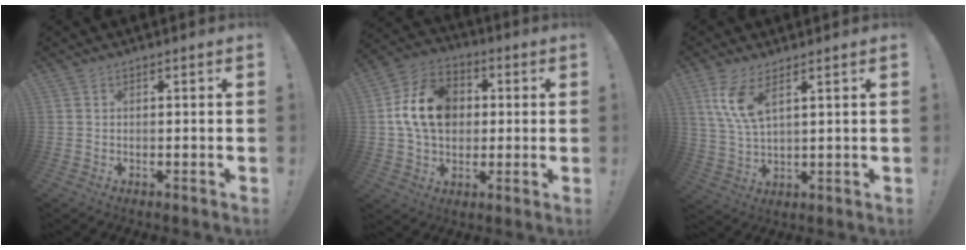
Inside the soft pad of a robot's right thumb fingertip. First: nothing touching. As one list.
[{"total": 16.5, "force": [2.1, 12.7, 10.3], "torque": [-0.173, 0.008, 0.046]}, {"total": 8.9, "force": [4.7, 3.1, 6.9], "torque": [-0.147, -0.020, 0.084]}]